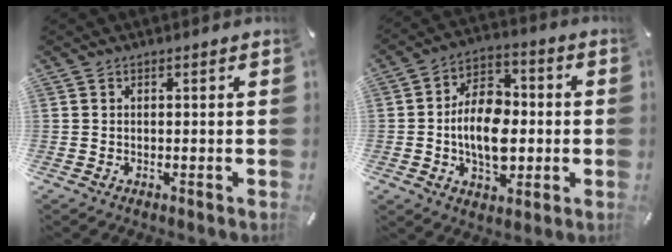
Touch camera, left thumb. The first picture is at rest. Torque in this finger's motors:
{"motor_torque": [0.30, 0.94, 1.29, -0.03, 0.15]}